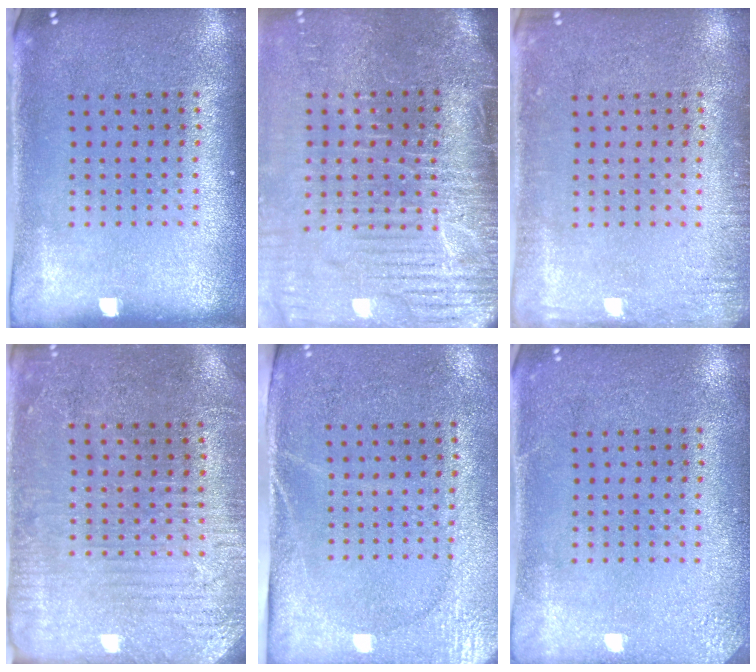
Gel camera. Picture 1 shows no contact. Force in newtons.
{"total": 5.0, "press": 4.3, "slide": 2.6}
{"total": 1.7, "press": 1.7, "slide": 0.2}
{"total": 2.9, "press": 2.8, "slide": 0.6}
{"total": 2.7, "press": 2.3, "slide": 1.5}
{"total": 2.4, "press": 2.4, "slide": 0.3}